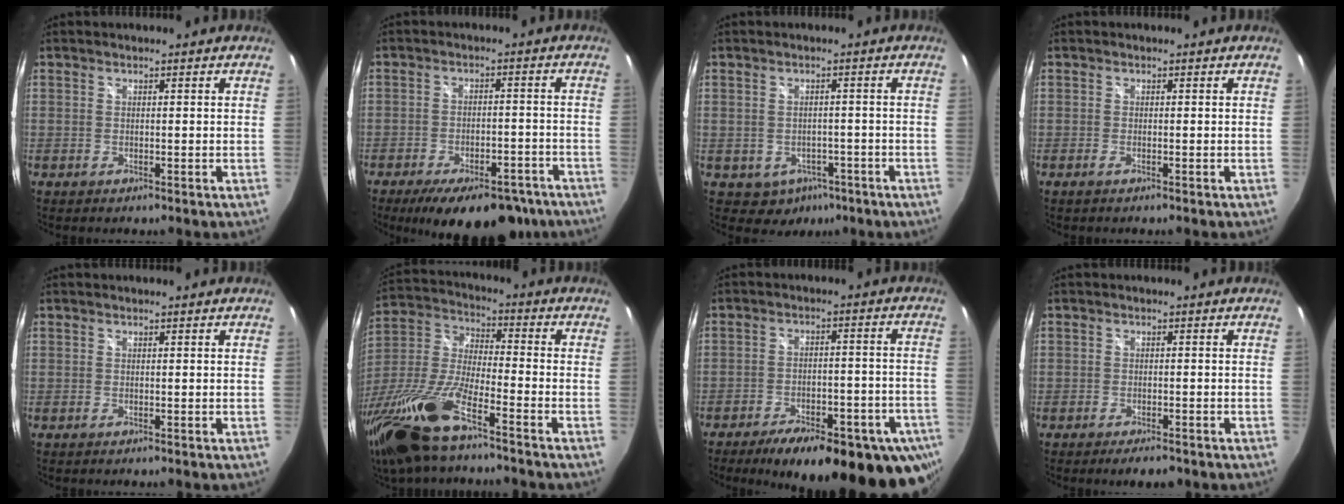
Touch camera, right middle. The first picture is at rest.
{"total": 16.8, "force": [-12.5, 6.9, 8.8], "torque": [-0.154, -0.008, -0.157]}
{"total": 5.7, "force": [-3.0, 4.4, 1.8], "torque": [-0.041, 0.004, -0.025]}
{"total": 0.6, "force": [-0.4, 0.1, 0.5], "torque": [-0.010, -0.001, -0.010]}
{"total": 0.0}
{"total": 20.0, "force": [-13.1, 4.7, 14.4], "torque": [-0.315, -0.035, -0.262]}
{"total": 24.6, "force": [-17.8, 8.0, 14.9], "torque": [-0.219, -0.028, -0.223]}
{"total": 3.5, "force": [-2.7, 1.3, 1.9], "torque": [-0.039, -0.005, -0.039]}